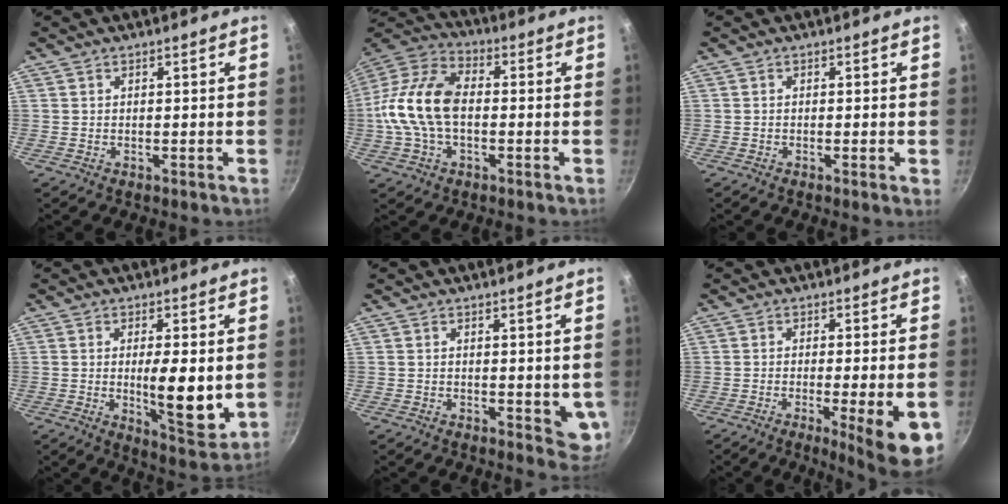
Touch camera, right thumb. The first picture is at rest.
{"total": 15.7, "force": [-1.1, 9.6, 12.4], "torque": [-0.232, 0.038, -0.037]}
{"total": 1.2, "force": [-0.3, -0.1, 1.1], "torque": [-0.017, -0.004, -0.009]}
{"total": 10.9, "force": [-0.3, 3.2, 10.4], "torque": [-0.153, -0.023, 0.004]}
{"total": 5.2, "force": [0.0, 2.6, 4.5], "torque": [-0.048, -0.015, 0.001]}
{"total": 10.9, "force": [-3.5, 1.8, 10.1], "torque": [-0.139, -0.001, -0.045]}